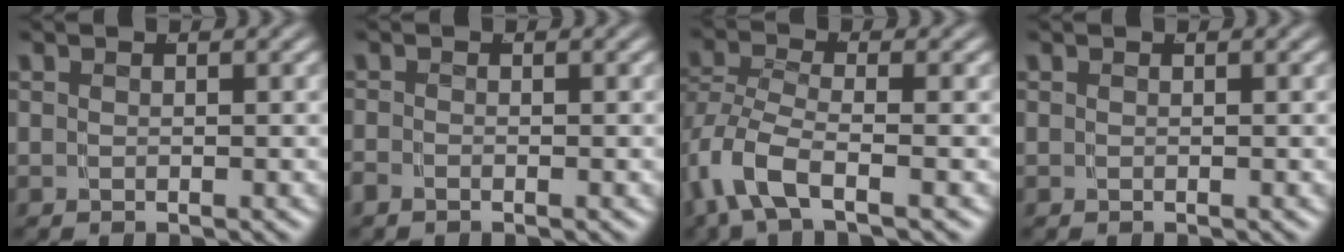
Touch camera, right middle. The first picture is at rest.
{"total": 1.0, "force": [-0.6, 0.7, 0.3], "torque": [-0.010, -0.004, -0.015]}
{"total": 4.0, "force": [-1.5, 2.0, 3.2], "torque": [-0.093, -0.015, -0.019]}
{"total": 0.0}